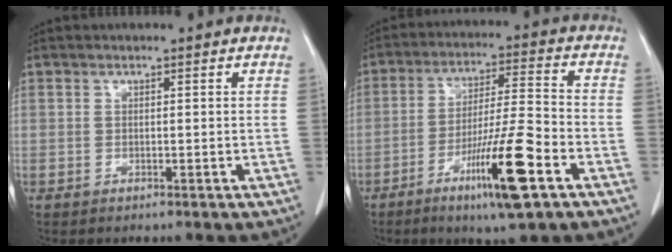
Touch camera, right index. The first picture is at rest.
{"total": 13.3, "force": [-6.4, 0.2, 11.7], "torque": [-0.205, -0.018, -0.111]}